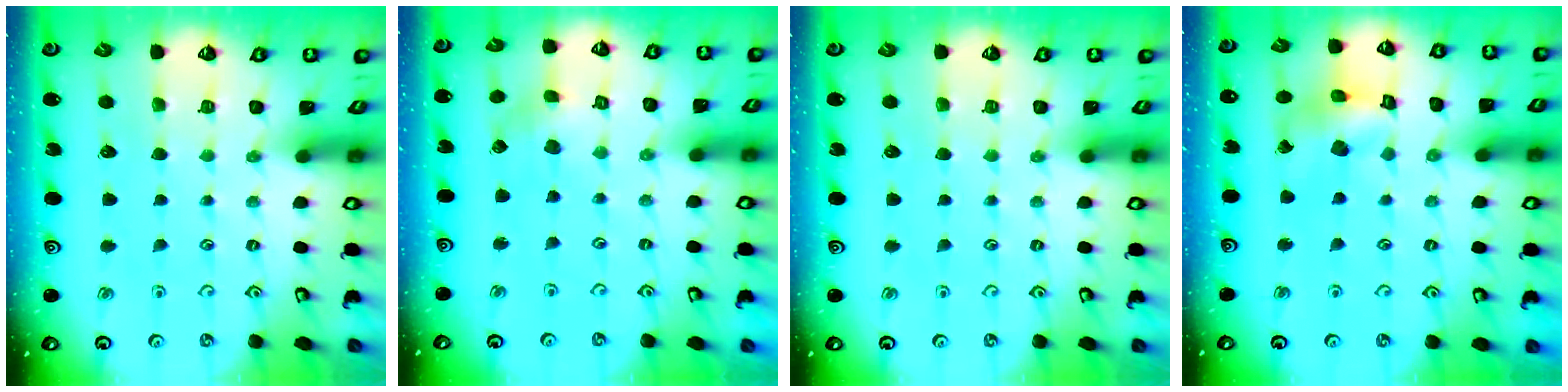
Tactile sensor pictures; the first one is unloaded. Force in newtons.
{"total": 3.0, "press": 3.0, "slide": 0.2}
{"total": 0.0}
{"total": 11.9, "press": 11.8, "slide": 1.4}